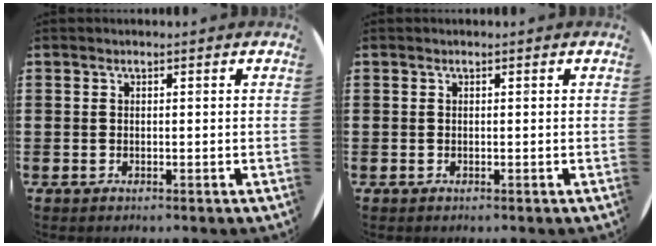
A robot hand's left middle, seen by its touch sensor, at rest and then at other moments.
{"total": 0.0}